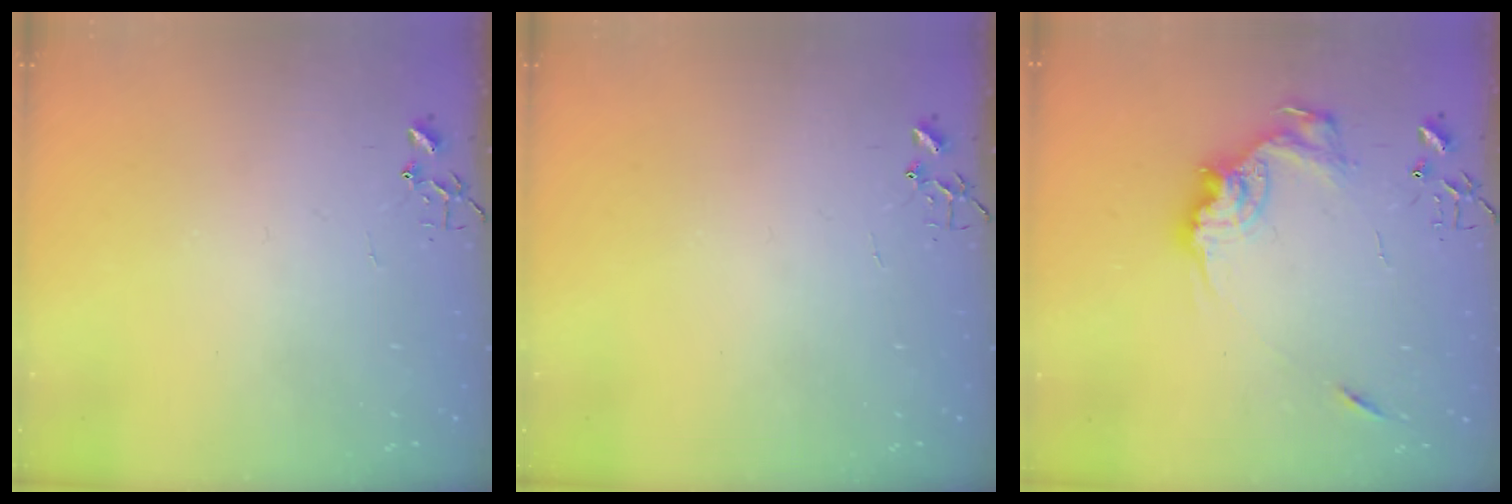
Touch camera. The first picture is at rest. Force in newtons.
{"total": 0.0}
{"total": 14.8, "press": 14.8, "slide": 0.8}